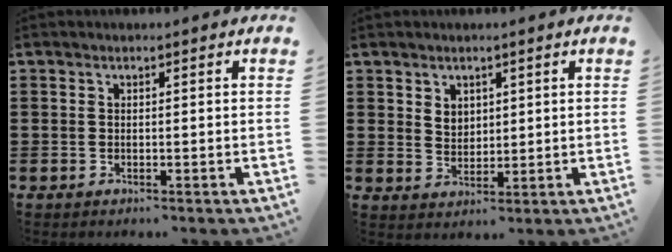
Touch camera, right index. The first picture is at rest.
{"total": 2.7, "force": [1.7, 2.0, 0.6], "torque": [-0.011, 0.005, 0.030]}